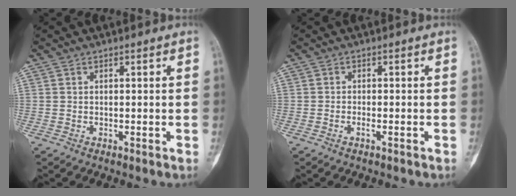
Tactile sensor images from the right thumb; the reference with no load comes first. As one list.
[{"total": 1.1, "force": [-0.6, 0.3, 0.8], "torque": [-0.016, 0.003, -0.012]}]